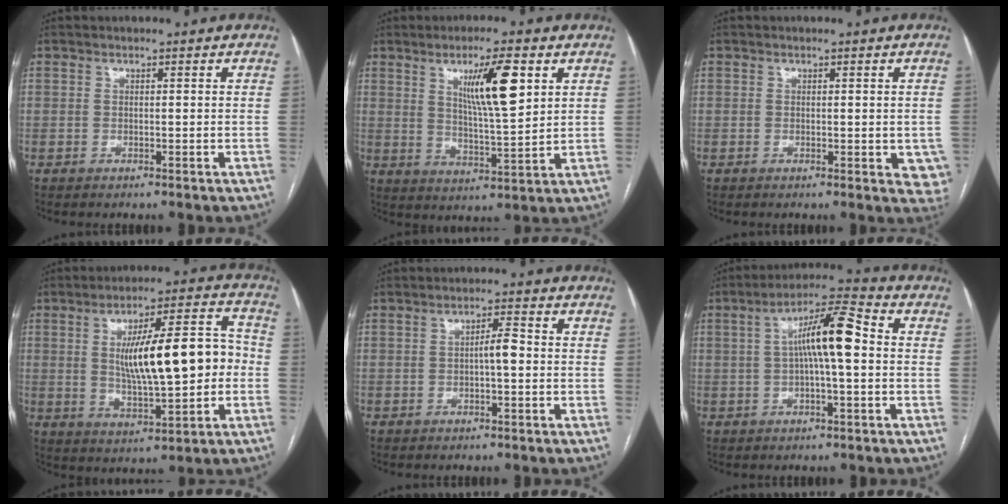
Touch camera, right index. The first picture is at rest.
{"total": 10.1, "force": [4.1, 1.0, 9.1], "torque": [-0.155, -0.005, 0.071]}
{"total": 4.8, "force": [-0.7, 2.1, 4.3], "torque": [-0.031, -0.004, -0.007]}
{"total": 15.2, "force": [0.3, 3.5, 14.8], "torque": [-0.238, 0.026, 0.010]}
{"total": 2.9, "force": [-0.4, 0.5, 2.8], "torque": [-0.044, 0.005, -0.008]}
{"total": 10.0, "force": [0.6, 1.3, 9.8], "torque": [-0.175, 0.028, 0.005]}